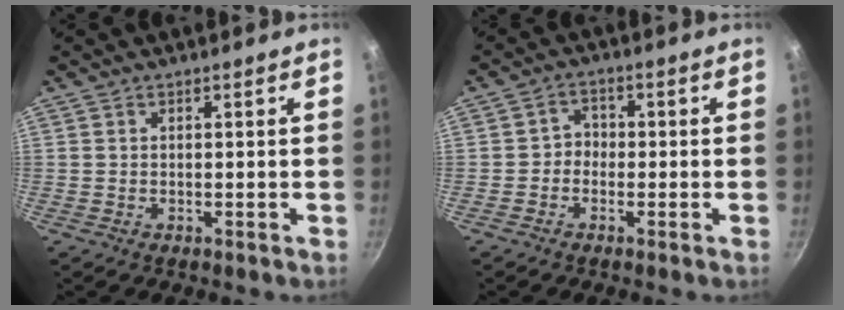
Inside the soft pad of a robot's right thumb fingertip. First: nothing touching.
{"total": 2.8, "force": [-0.9, 2.4, 1.0], "torque": [0.001, 0.017, -0.025]}